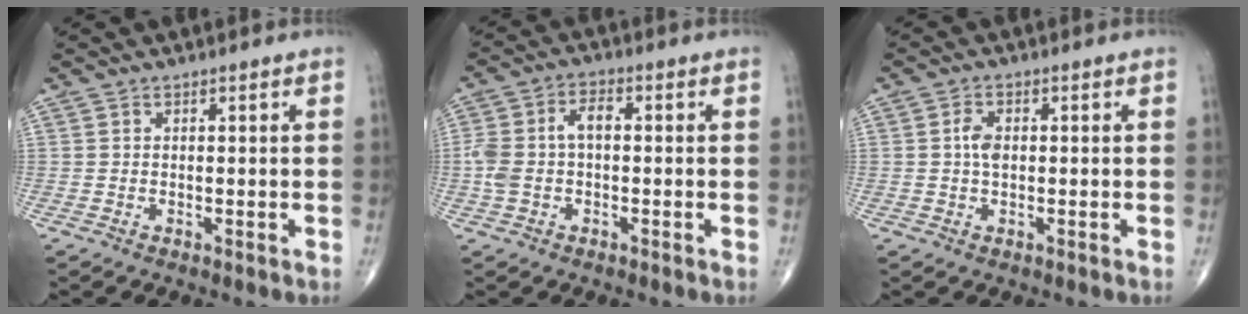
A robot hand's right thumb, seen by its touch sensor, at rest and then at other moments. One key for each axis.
{"total": 7.4, "fx": -0.1, "fy": 4.3, "fz": 6.0, "tx": -0.140, "ty": 0.029, "tz": -0.003}
{"total": 2.9, "fx": 0.2, "fy": 1.7, "fz": 2.3, "tx": -0.043, "ty": 0.003, "tz": 0.000}